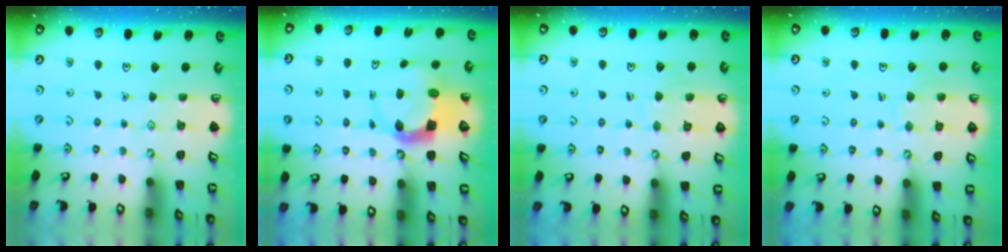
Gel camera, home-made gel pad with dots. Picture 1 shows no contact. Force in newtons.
{"total": 3.9, "press": 3.8, "slide": 0.6}
{"total": 5.6, "press": 5.6, "slide": 0.4}
{"total": 5.0, "press": 5.0, "slide": 0.5}